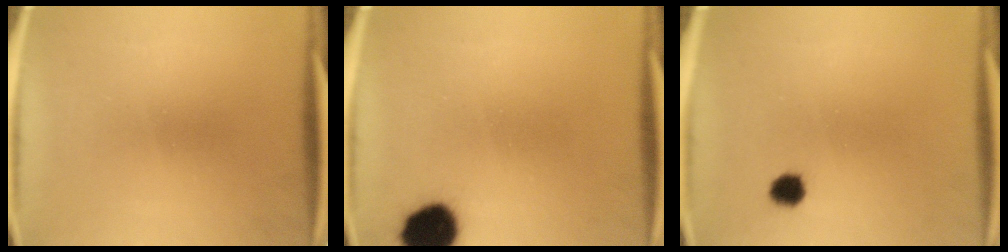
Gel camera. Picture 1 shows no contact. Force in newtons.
{"total": 10.6}
{"total": 2.7}